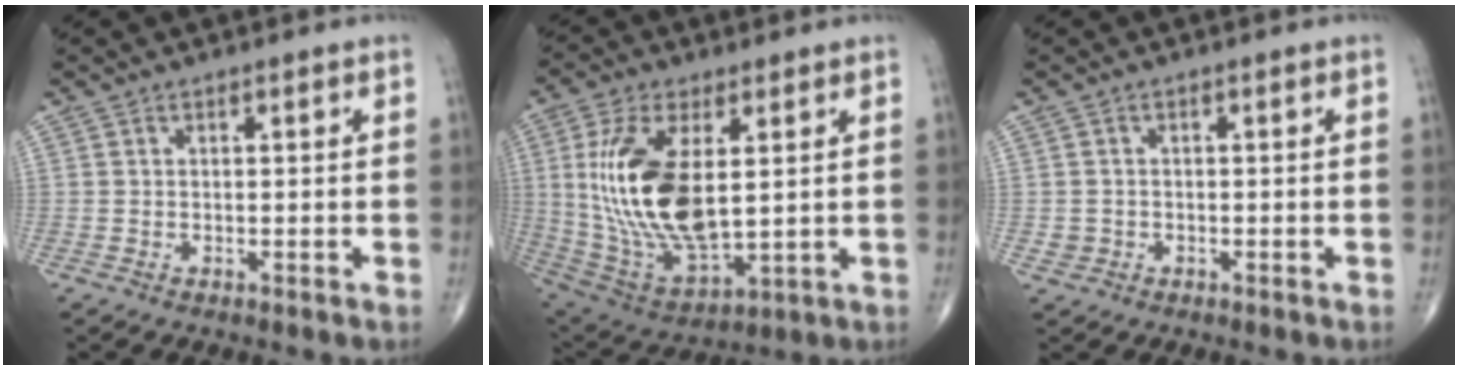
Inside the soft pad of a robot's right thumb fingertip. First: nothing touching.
{"total": 19.8, "force": [2.9, 9.4, 17.2], "torque": [-0.342, -0.024, 0.068]}
{"total": 1.5, "force": [-0.5, 1.4, 0.3], "torque": [-0.002, 0.006, -0.008]}